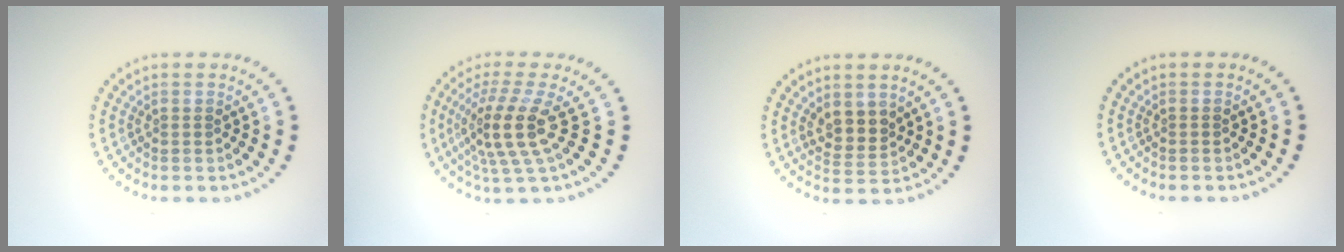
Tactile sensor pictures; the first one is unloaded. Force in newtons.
{"total": 4.6, "press": 3.4, "slide": 3.0}
{"total": 2.5, "press": 2.3, "slide": 1.1}
{"total": 0.0}